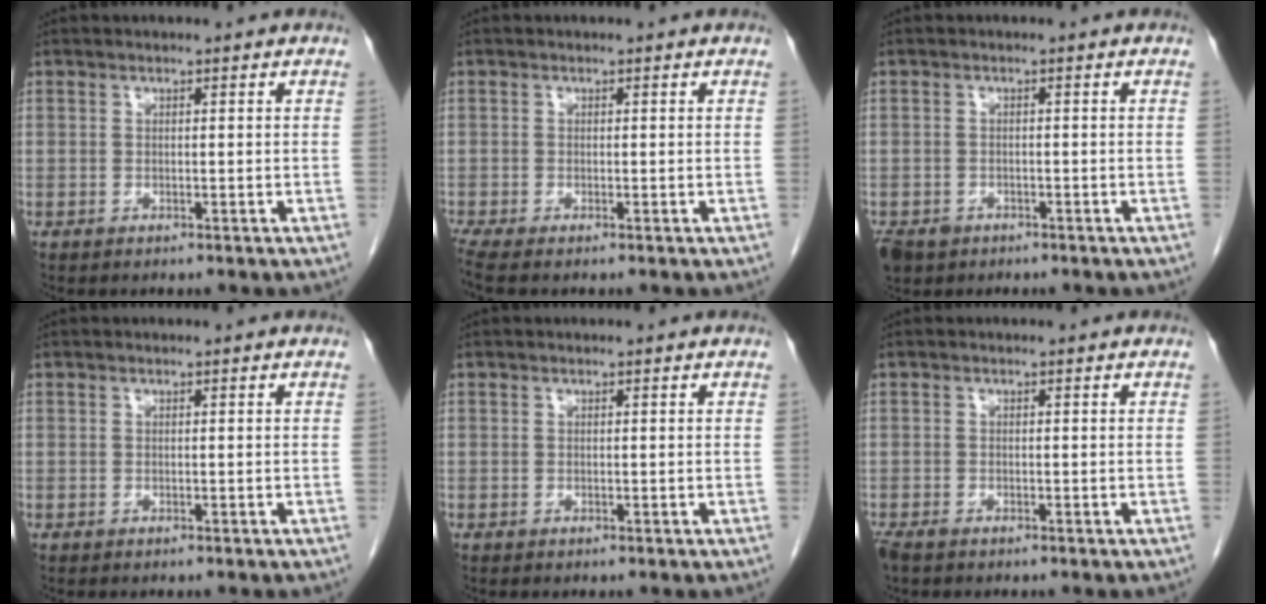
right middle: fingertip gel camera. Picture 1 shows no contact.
{"total": 1.6, "force": [-1.2, -0.1, 1.0], "torque": [-0.030, -0.008, -0.029]}
{"total": 5.3, "force": [-3.2, 3.8, 1.6], "torque": [-0.037, -0.001, -0.051]}
{"total": 0.0}
{"total": 0.0}
{"total": 1.8, "force": [-1.4, 0.6, 1.0], "torque": [-0.023, -0.006, -0.025]}